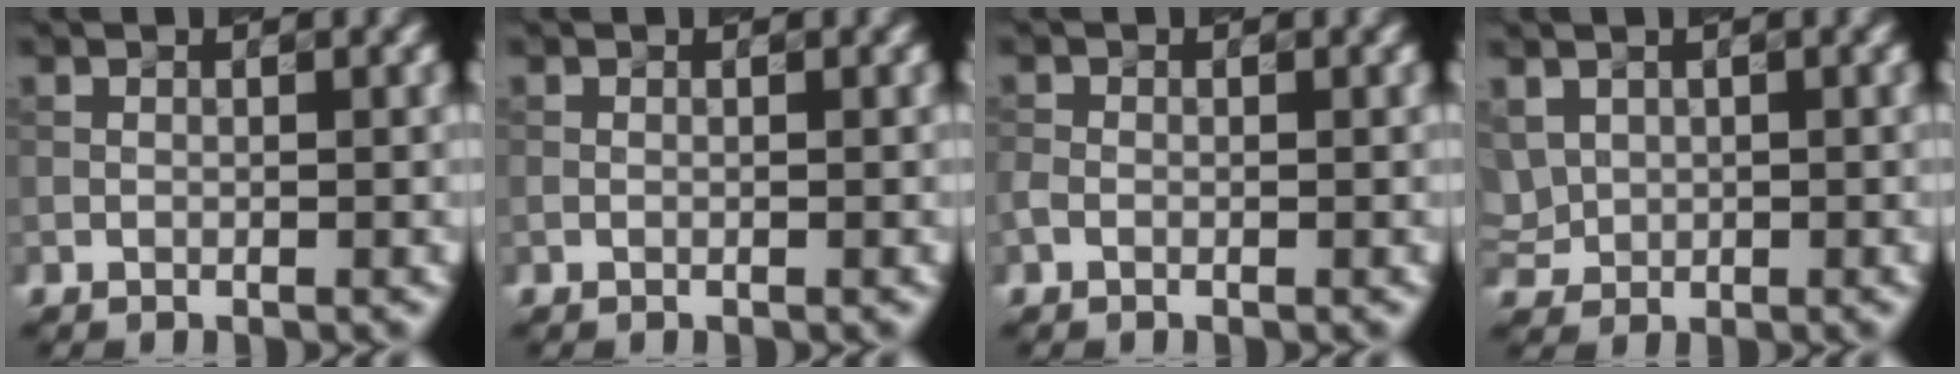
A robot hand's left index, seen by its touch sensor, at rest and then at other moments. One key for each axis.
{"total": 0.0}
{"total": 0.9, "fx": -0.4, "fy": 0.7, "fz": 0.4, "tx": -0.013, "ty": 0.001, "tz": -0.009}
{"total": 2.1, "fx": 0.8, "fy": 1.8, "fz": 0.8, "tx": -0.024, "ty": 0.004, "tz": 0.021}